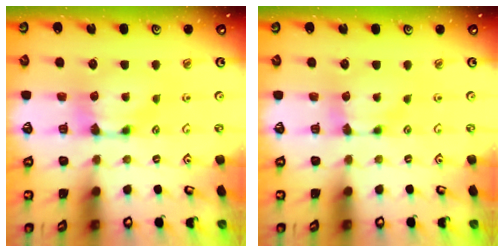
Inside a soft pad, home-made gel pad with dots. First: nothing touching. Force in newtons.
{"total": 0.7, "press": 0.6, "slide": 0.5}